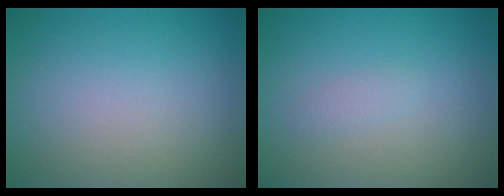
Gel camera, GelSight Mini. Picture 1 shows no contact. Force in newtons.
{"total": 0.8, "press": 0.8, "slide": 0.1}